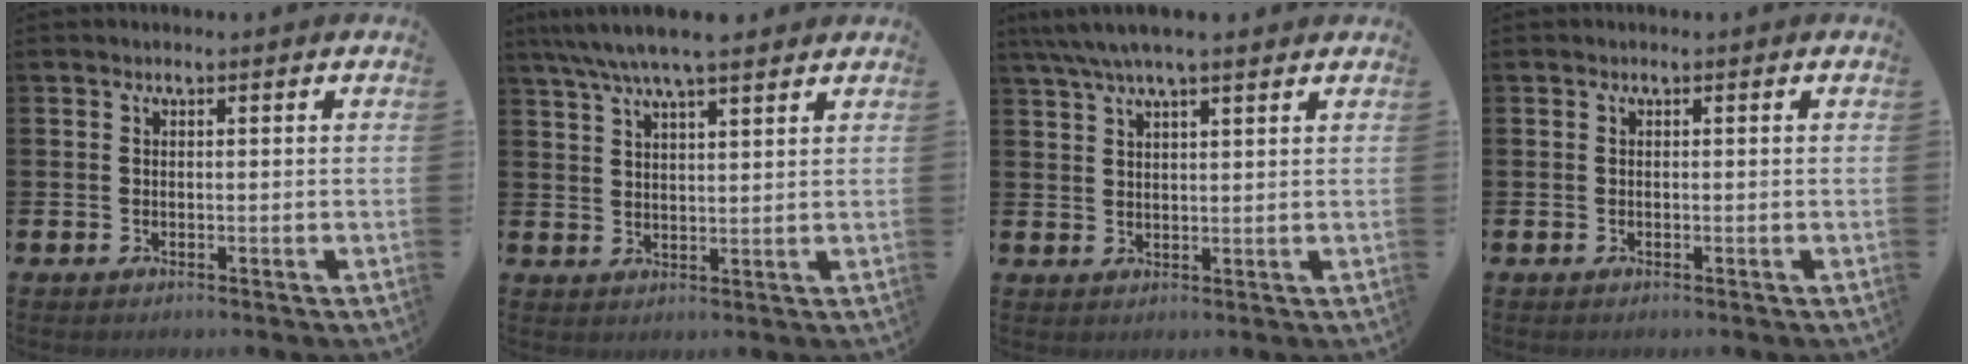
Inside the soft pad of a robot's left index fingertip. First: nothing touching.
{"total": 6.7, "force": [5.9, 0.9, 3.0], "torque": [-0.072, -0.014, 0.108]}
{"total": 5.4, "force": [4.4, 0.9, 2.8], "torque": [-0.065, -0.006, 0.081]}
{"total": 0.0}